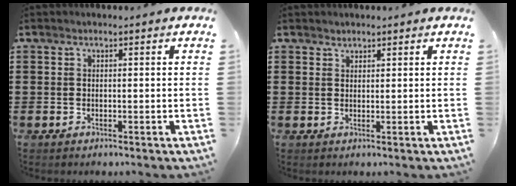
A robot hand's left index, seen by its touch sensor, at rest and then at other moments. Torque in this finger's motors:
{"motor_torque": [-0.39, 0.70, -0.03, -0.01]}